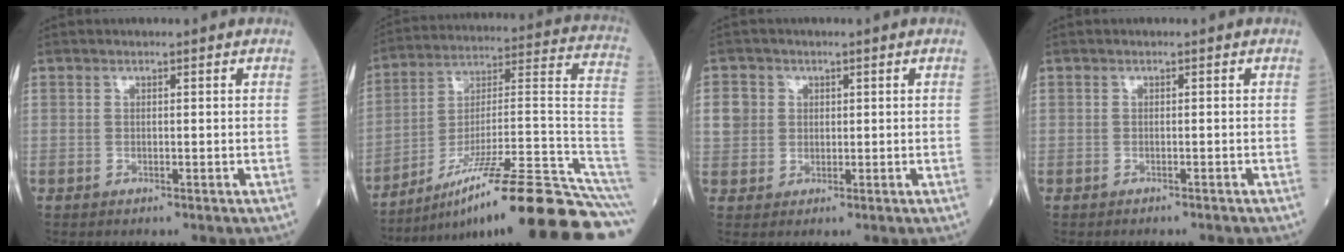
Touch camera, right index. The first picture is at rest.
{"total": 25.2, "force": [-17.5, -0.7, 18.0], "torque": [-0.179, 0.028, -0.287]}
{"total": 3.3, "force": [0.7, 3.1, 0.8], "torque": [-0.012, 0.011, 0.013]}
{"total": 1.9, "force": [-1.8, 0.1, 0.6], "torque": [-0.010, -0.001, -0.023]}